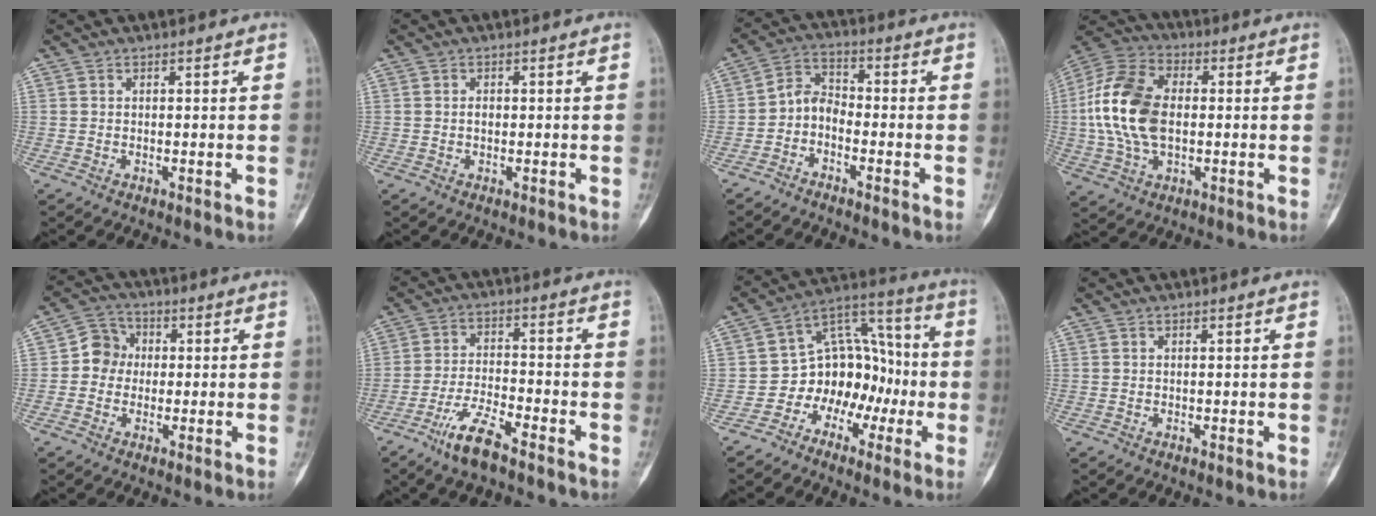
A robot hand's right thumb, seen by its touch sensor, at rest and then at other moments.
{"total": 1.0, "force": [0.0, 0.7, 0.7], "torque": [-0.007, 0.002, -0.001]}
{"total": 4.8, "force": [-2.2, 3.2, 2.9], "torque": [-0.045, 0.032, -0.057]}
{"total": 16.8, "force": [0.1, 10.4, 13.1], "torque": [-0.266, 0.019, 0.000]}
{"total": 6.0, "force": [0.1, 5.5, 2.5], "torque": [-0.013, 0.014, -0.012]}
{"total": 7.7, "force": [-5.5, 1.7, 5.2], "torque": [-0.111, 0.023, -0.106]}
{"total": 12.5, "force": [-4.0, 9.7, 6.8], "torque": [-0.044, 0.080, -0.076]}
{"total": 0.0}